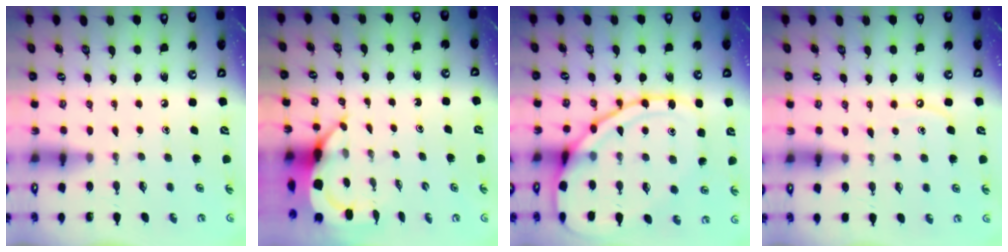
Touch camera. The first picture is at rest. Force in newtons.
{"total": 5.2, "press": 5.1, "slide": 0.5}
{"total": 15.8, "press": 15.8, "slide": 0.9}
{"total": 6.8, "press": 6.8, "slide": 0.6}